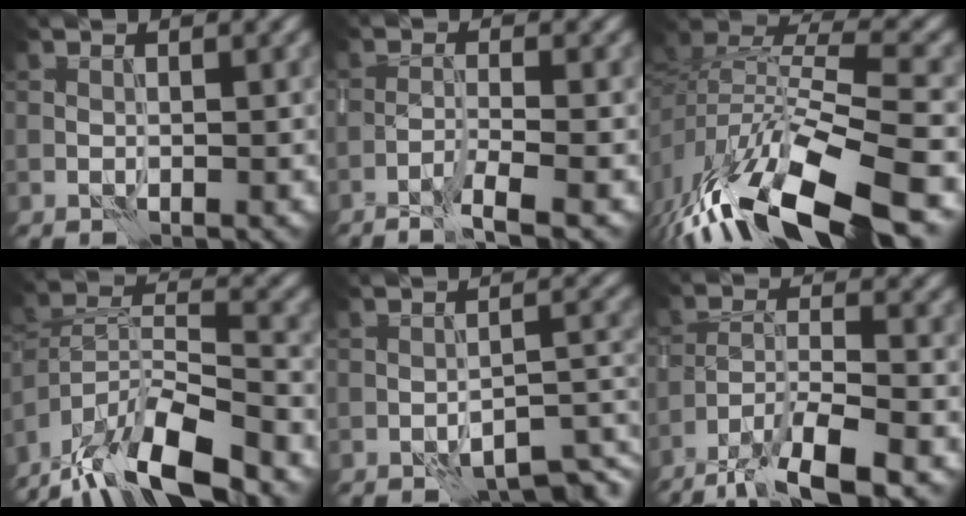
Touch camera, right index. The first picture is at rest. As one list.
[{"total": 3.1, "force": [-2.1, 0.1, 2.2], "torque": [-0.039, 0.005, -0.048]}, {"total": 14.9, "force": [-9.2, 5.3, 10.5], "torque": [-0.220, -0.004, -0.153]}, {"total": 12.3, "force": [-9.8, 3.1, 6.8], "torque": [-0.127, 0.006, -0.173]}, {"total": 4.5, "force": [-3.5, 1.1, 2.7], "torque": [-0.029, 0.006, -0.045]}, {"total": 8.6, "force": [-6.3, 2.3, 5.5], "torque": [-0.094, 0.000, -0.119]}]